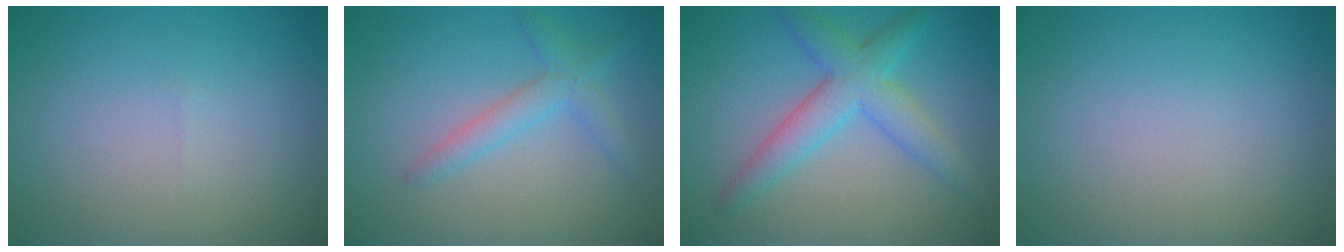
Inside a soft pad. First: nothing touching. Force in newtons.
{"total": 2.4, "press": 2.4, "slide": 0.2}
{"total": 4.6, "press": 4.6, "slide": 0.1}
{"total": 0.0}